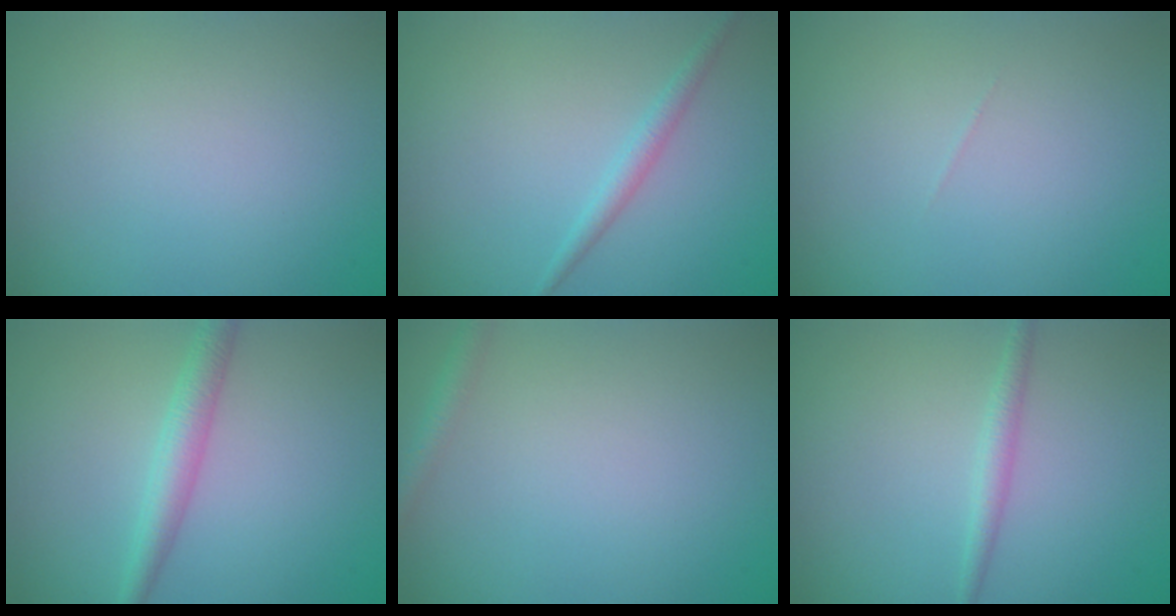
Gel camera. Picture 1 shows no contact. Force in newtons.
{"total": 1.5, "press": 1.5, "slide": 0.0}
{"total": 0.0}
{"total": 2.6, "press": 2.6, "slide": 0.0}
{"total": 1.4, "press": 1.4, "slide": 0.1}
{"total": 1.4, "press": 1.4, "slide": 0.1}